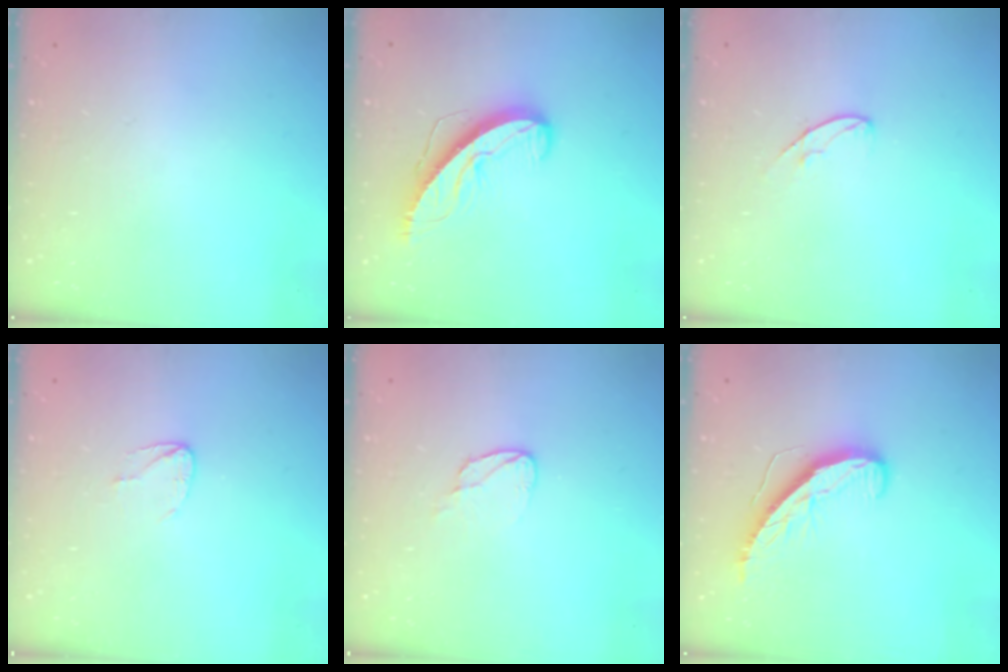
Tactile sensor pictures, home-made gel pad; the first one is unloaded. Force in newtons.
{"total": 9.2, "press": 9.2, "slide": 0.3}
{"total": 5.6, "press": 5.5, "slide": 0.5}
{"total": 3.6, "press": 3.6, "slide": 0.3}
{"total": 5.2, "press": 5.1, "slide": 0.5}
{"total": 9.0, "press": 9.0, "slide": 0.6}